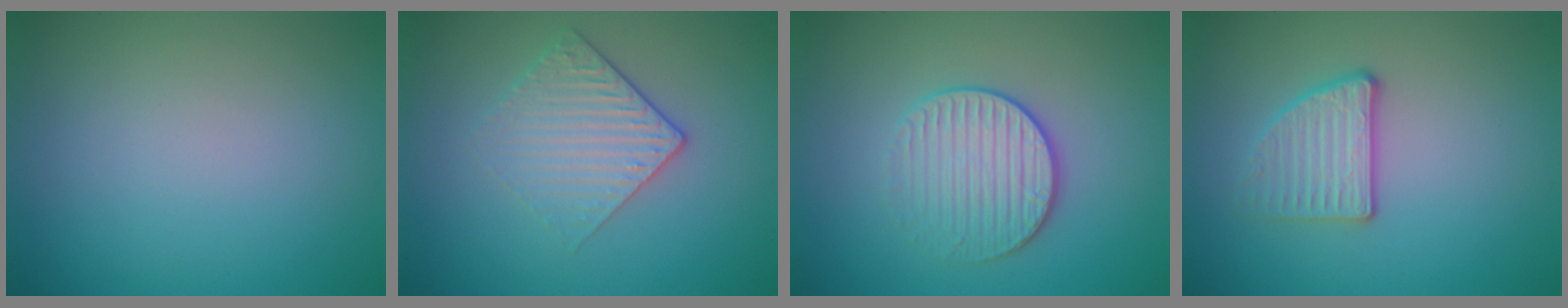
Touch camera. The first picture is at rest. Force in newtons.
{"total": 3.0, "press": 2.6, "slide": 1.5}
{"total": 3.3, "press": 3.1, "slide": 1.2}
{"total": 2.7, "press": 2.5, "slide": 1.2}